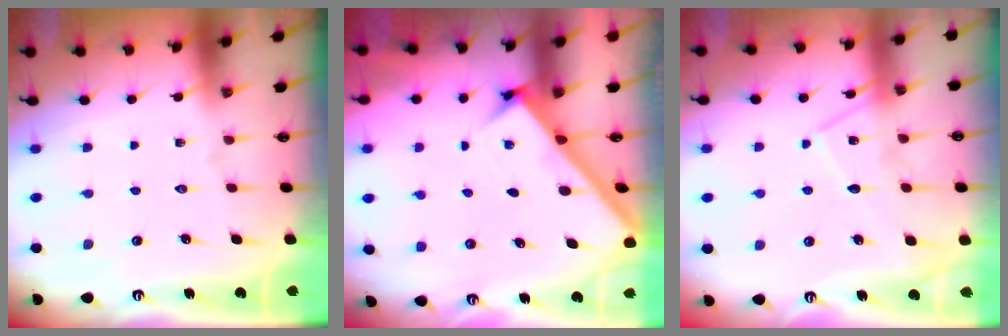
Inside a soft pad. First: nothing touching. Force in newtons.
{"total": 2.6, "press": 2.6, "slide": 0.3}
{"total": 10.9, "press": 10.9, "slide": 0.9}